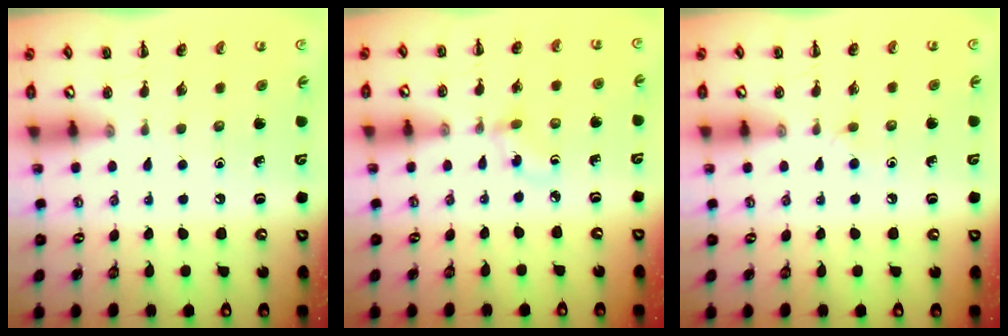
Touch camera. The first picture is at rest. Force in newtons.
{"total": 2.8, "press": 2.5, "slide": 1.2}
{"total": 2.4, "press": 2.3, "slide": 0.9}